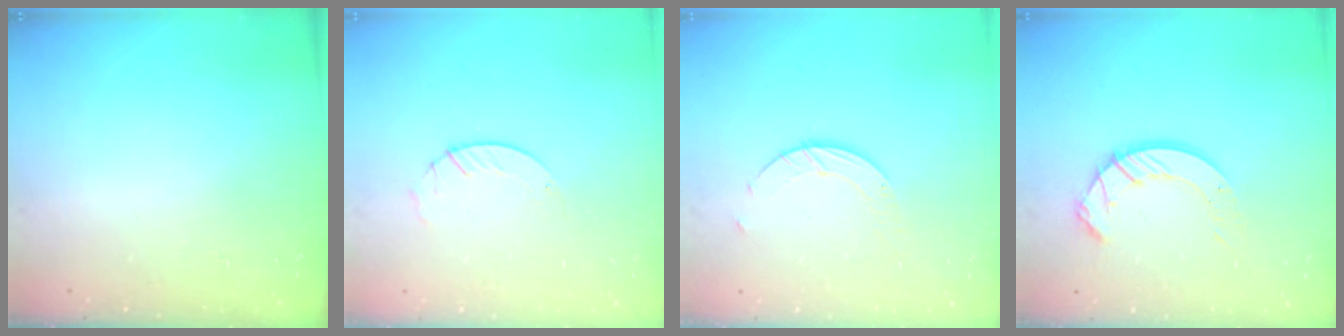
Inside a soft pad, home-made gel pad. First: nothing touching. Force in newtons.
{"total": 1.4, "press": 1.4, "slide": 0.2}
{"total": 3.0, "press": 3.0, "slide": 0.3}
{"total": 10.2, "press": 10.1, "slide": 1.0}